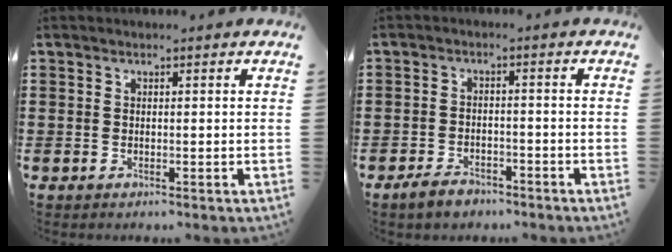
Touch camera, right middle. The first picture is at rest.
{"total": 3.1, "force": [-2.7, 1.2, 1.0], "torque": [-0.026, 0.006, -0.055]}